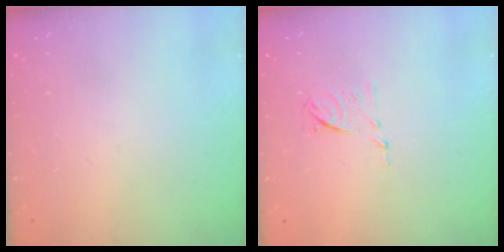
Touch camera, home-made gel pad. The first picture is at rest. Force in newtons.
{"total": 6.3, "press": 6.2, "slide": 1.0}